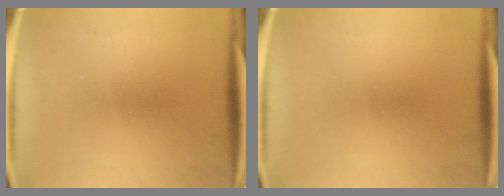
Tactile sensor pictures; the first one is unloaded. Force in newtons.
{"total": 0.0}